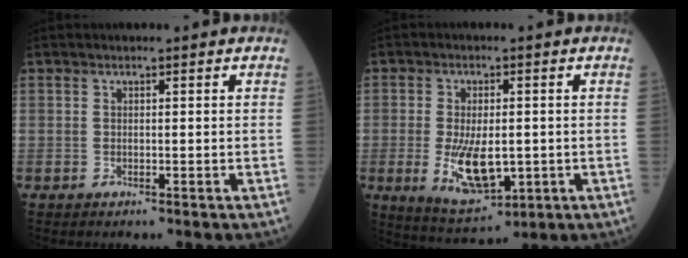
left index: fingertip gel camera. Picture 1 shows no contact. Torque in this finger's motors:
{"motor_torque": [1.71, 0.42, 0.70, 0.19]}